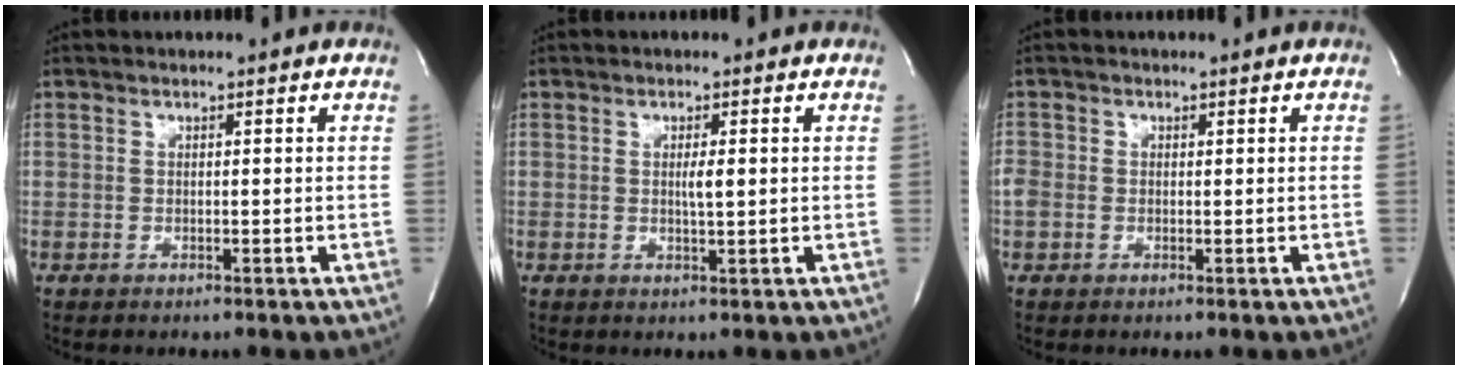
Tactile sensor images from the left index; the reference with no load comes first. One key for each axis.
{"total": 2.1, "fx": 0.0, "fy": 0.3, "fz": 2.0, "tx": -0.038, "ty": -0.005, "tz": -0.001}
{"total": 2.3, "fx": -0.2, "fy": 2.1, "fz": 1.0, "tx": -0.035, "ty": 0.010, "tz": -0.002}